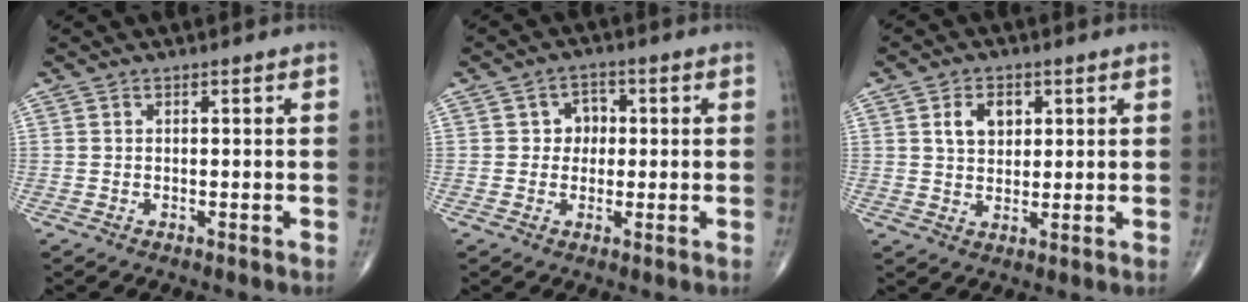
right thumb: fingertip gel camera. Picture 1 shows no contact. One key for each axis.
{"total": 4.0, "fx": 0.3, "fy": 3.5, "fz": 1.9, "tx": 0.001, "ty": 0.009, "tz": -0.002}
{"total": 5.6, "fx": 2.0, "fy": 3.9, "fz": 3.6, "tx": -0.041, "ty": -0.006, "tz": 0.034}